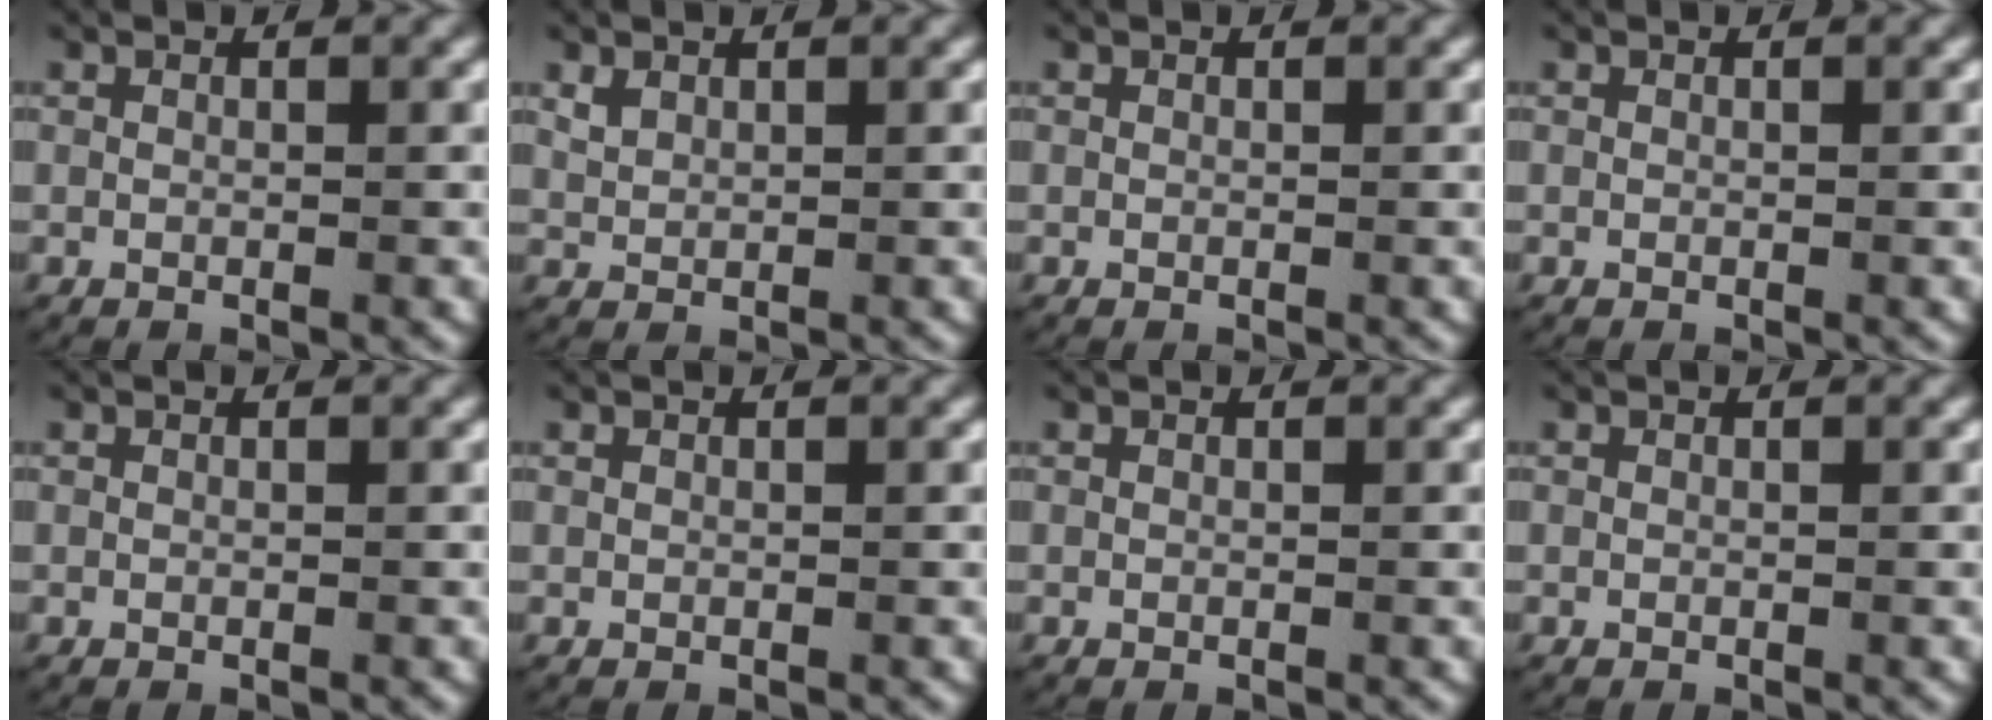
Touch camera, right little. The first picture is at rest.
{"total": 1.2, "force": [0.6, 0.8, 0.5], "torque": [-0.019, -0.004, 0.021]}
{"total": 0.0}
{"total": 0.0}
{"total": 0.0}
{"total": 0.0}
{"total": 0.0}
{"total": 0.0}